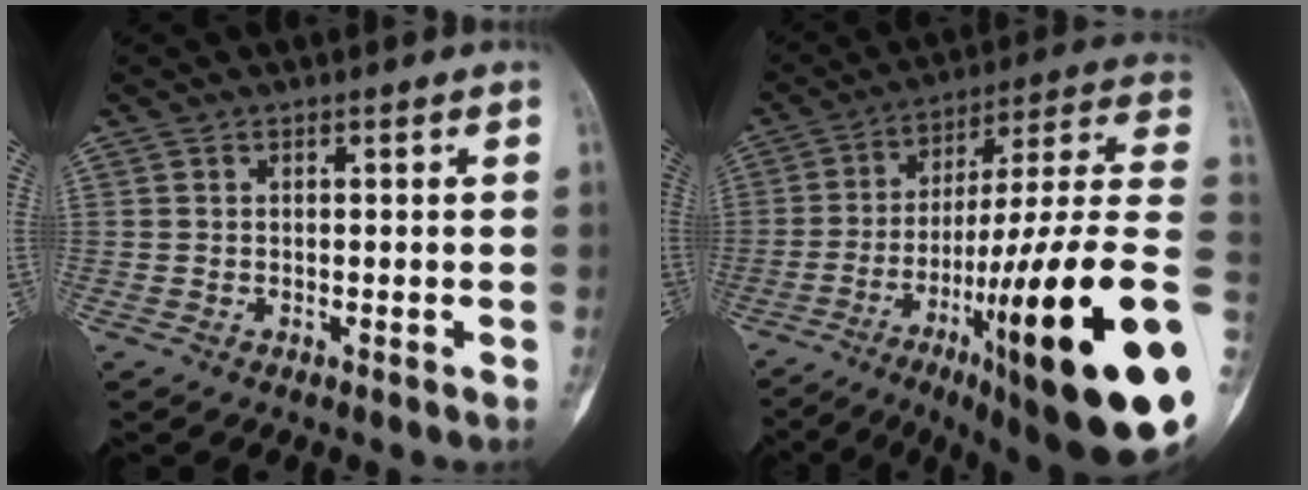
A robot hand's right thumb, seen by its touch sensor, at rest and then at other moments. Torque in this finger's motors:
{"motor_torque": [3.42, 1.59, 2.27, -0.49, 0.79]}